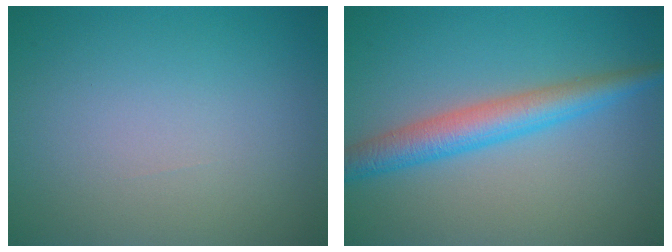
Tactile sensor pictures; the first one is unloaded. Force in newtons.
{"total": 4.3, "press": 4.3, "slide": 0.1}